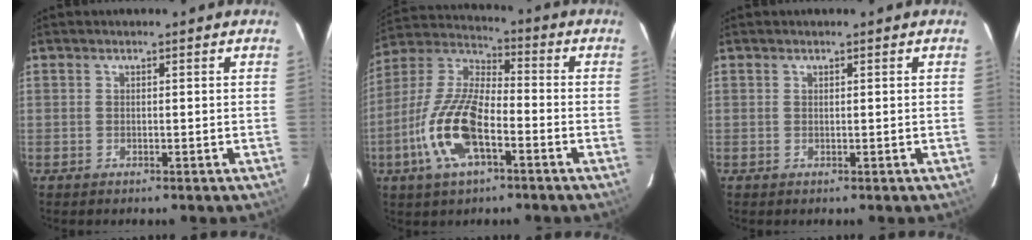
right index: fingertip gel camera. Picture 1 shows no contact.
{"total": 15.5, "force": [-5.9, 6.1, 13.0], "torque": [-0.277, -0.004, -0.119]}
{"total": 0.0}